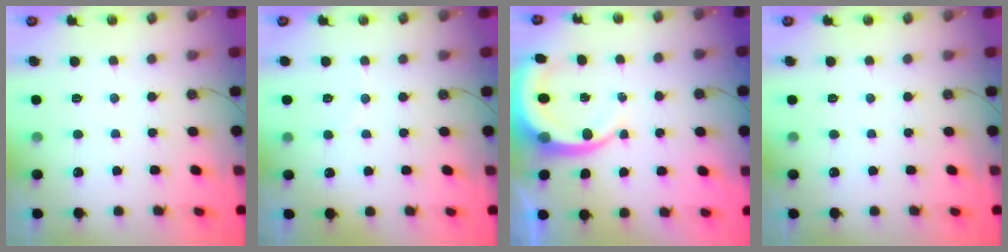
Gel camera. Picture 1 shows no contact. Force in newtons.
{"total": 3.3, "press": 3.2, "slide": 0.8}
{"total": 7.8, "press": 7.7, "slide": 1.0}
{"total": 0.0}